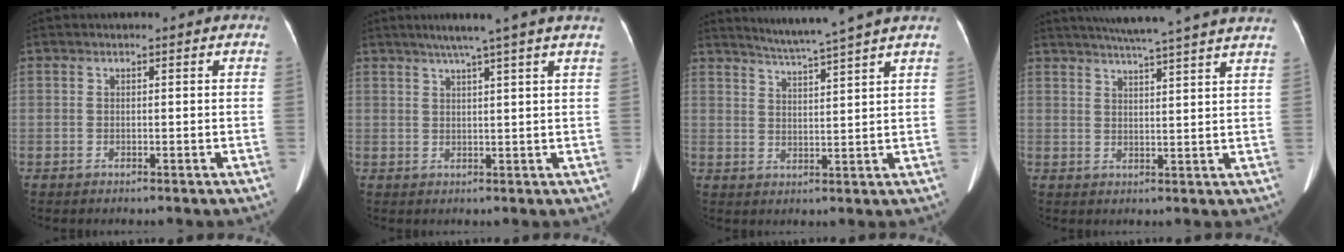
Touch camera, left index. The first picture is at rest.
{"total": 6.8, "force": [5.0, -1.6, 4.4], "torque": [-0.062, 0.016, 0.067]}
{"total": 7.9, "force": [6.9, -2.0, 3.2], "torque": [-0.057, 0.001, 0.107]}
{"total": 17.3, "force": [15.1, -1.0, 8.3], "torque": [-0.136, 0.001, 0.192]}